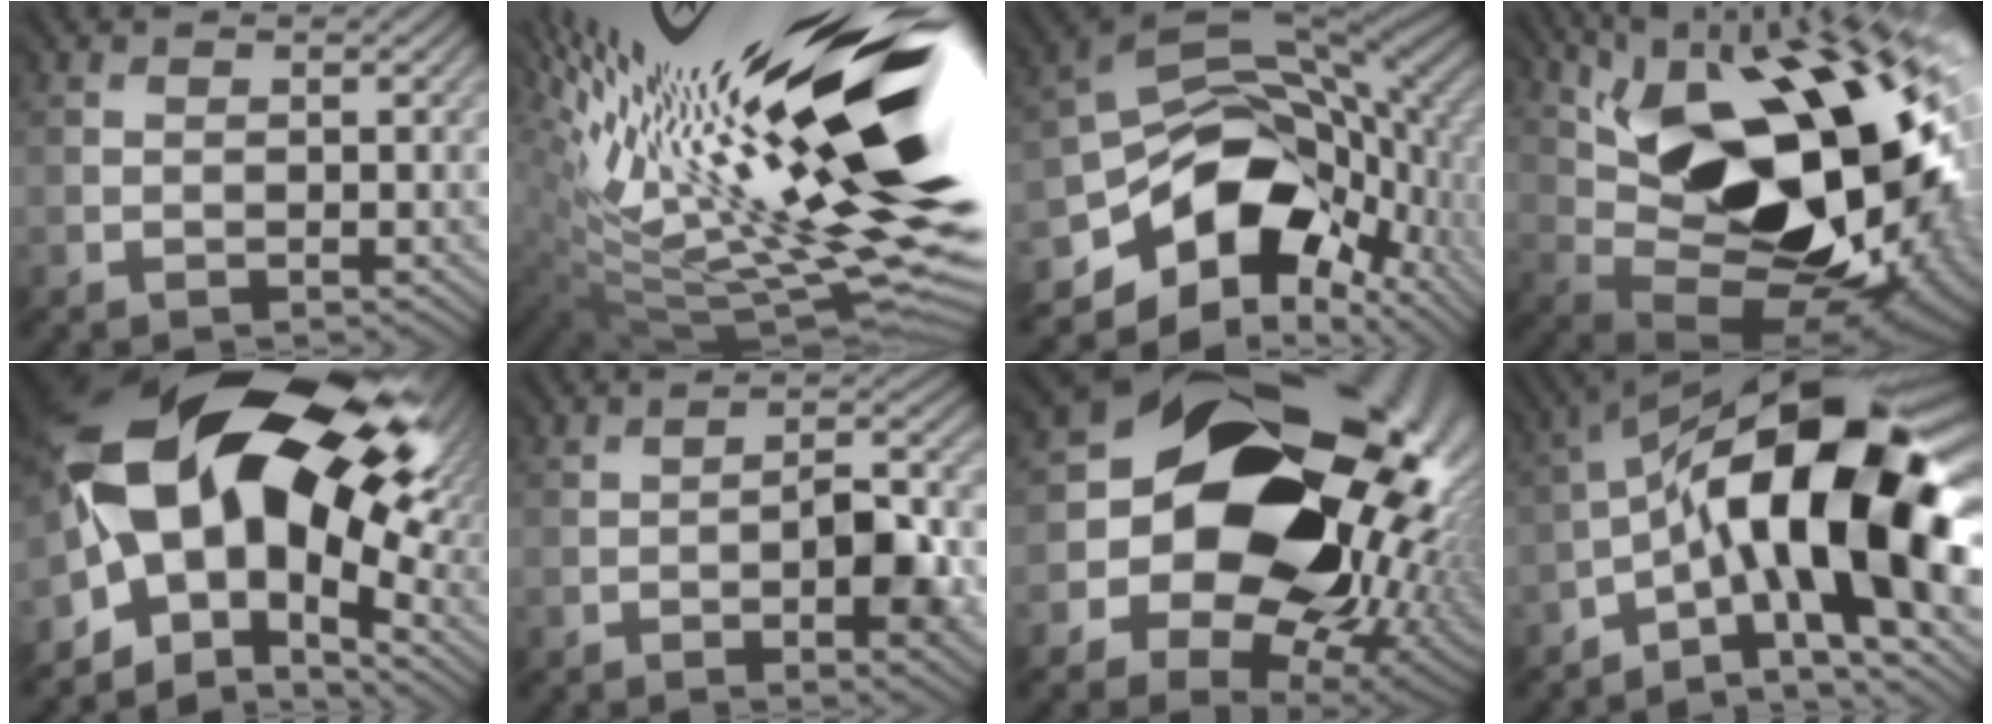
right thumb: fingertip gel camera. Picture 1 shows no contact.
{"total": 21.2, "force": [5.5, 4.6, 20.0], "torque": [-0.325, -0.025, 0.100]}
{"total": 14.8, "force": [-5.4, 9.9, 9.6], "torque": [-0.183, -0.019, -0.095]}
{"total": 21.4, "force": [5.3, 11.4, 17.4], "torque": [-0.293, 0.029, 0.100]}
{"total": 17.7, "force": [1.4, 11.2, 13.6], "torque": [-0.252, 0.004, 0.019]}
{"total": 6.3, "force": [-2.2, 1.9, 5.6], "torque": [-0.090, -0.004, -0.029]}
{"total": 21.3, "force": [0.3, 17.4, 12.2], "torque": [-0.211, -0.029, 0.022]}
{"total": 18.2, "force": [-3.0, 6.1, 16.8], "torque": [-0.263, 0.024, -0.061]}